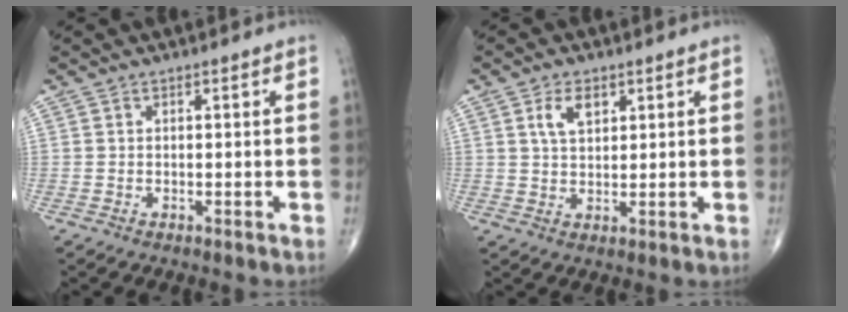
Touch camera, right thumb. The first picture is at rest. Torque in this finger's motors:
{"motor_torque": [-0.08, 0.11, 0.20, 0.10, 0.05]}